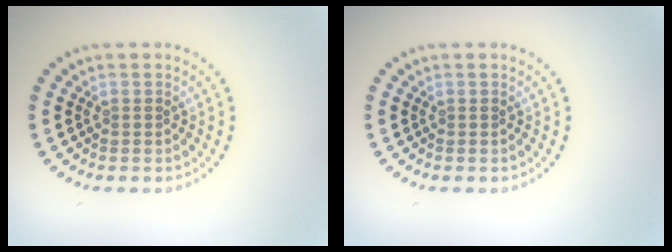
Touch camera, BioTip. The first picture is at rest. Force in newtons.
{"total": 0.0}